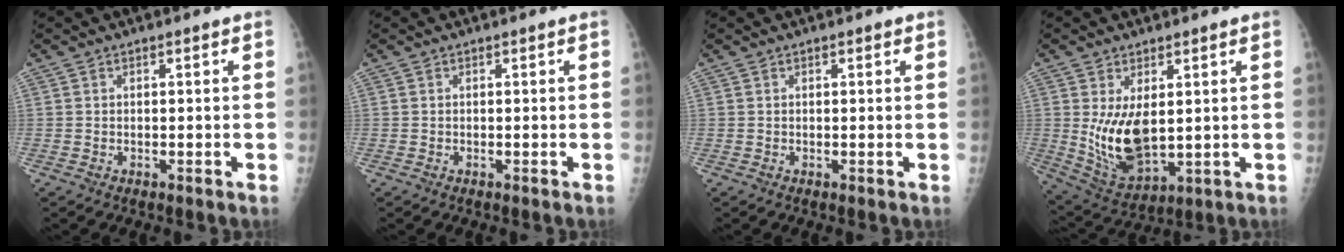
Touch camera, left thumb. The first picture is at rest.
{"total": 0.0}
{"total": 0.9, "force": [0.5, 0.4, 0.7], "torque": [-0.008, 0.000, 0.005]}
{"total": 11.0, "force": [1.4, 5.9, 9.2], "torque": [-0.155, -0.024, 0.045]}